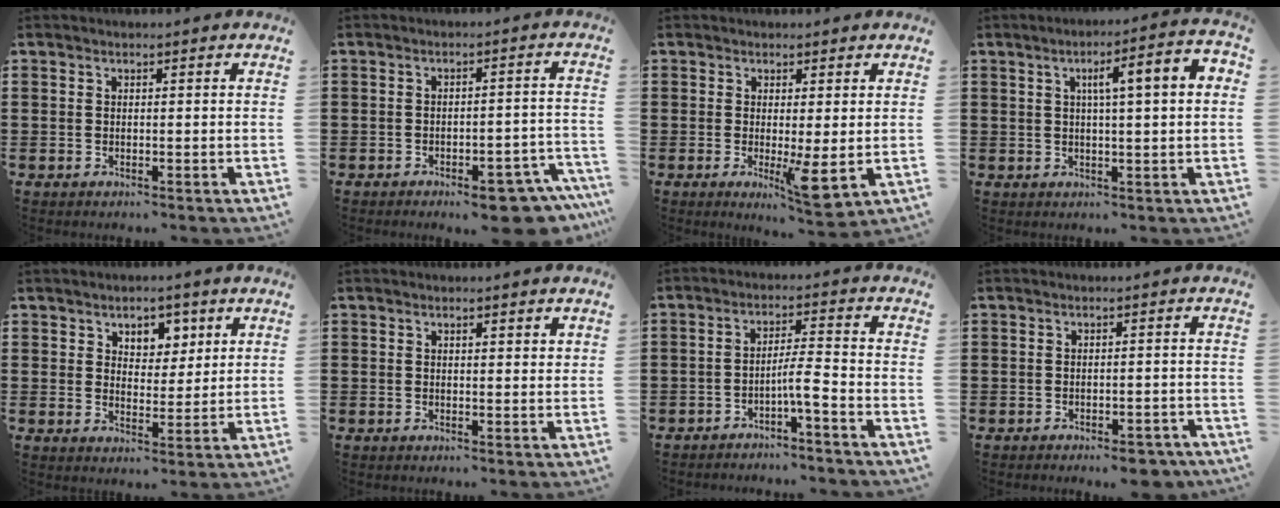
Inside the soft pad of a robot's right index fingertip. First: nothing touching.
{"total": 6.2, "force": [-4.9, 1.2, 3.6], "torque": [-0.051, 0.003, -0.083]}
{"total": 5.0, "force": [-0.3, 0.8, 4.9], "torque": [-0.080, -0.022, -0.003]}
{"total": 5.7, "force": [0.8, 0.7, 5.6], "torque": [-0.099, -0.003, 0.003]}
{"total": 4.2, "force": [2.7, 3.0, 1.2], "torque": [-0.032, 0.009, 0.046]}
{"total": 0.9, "force": [0.5, 0.3, 0.7], "torque": [-0.014, 0.003, 0.009]}
{"total": 4.6, "force": [-2.4, 0.0, 3.9], "torque": [-0.069, -0.002, -0.045]}
{"total": 2.9, "force": [-2.6, 0.4, 1.2], "torque": [-0.020, 0.002, -0.048]}